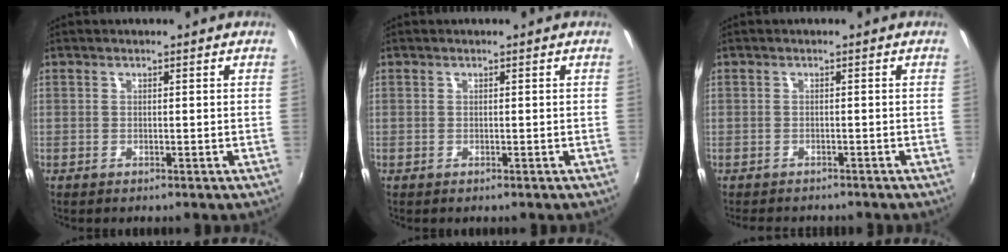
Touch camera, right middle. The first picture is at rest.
{"total": 0.0}
{"total": 3.3, "force": [-2.9, 1.2, 0.9], "torque": [-0.024, -0.010, -0.046]}